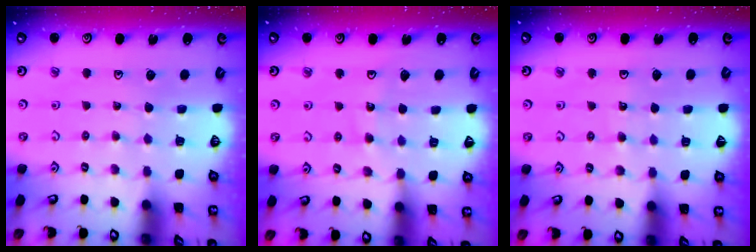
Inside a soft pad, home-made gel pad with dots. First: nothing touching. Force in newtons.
{"total": 9.6, "press": 9.6, "slide": 1.2}
{"total": 4.8, "press": 4.7, "slide": 0.5}